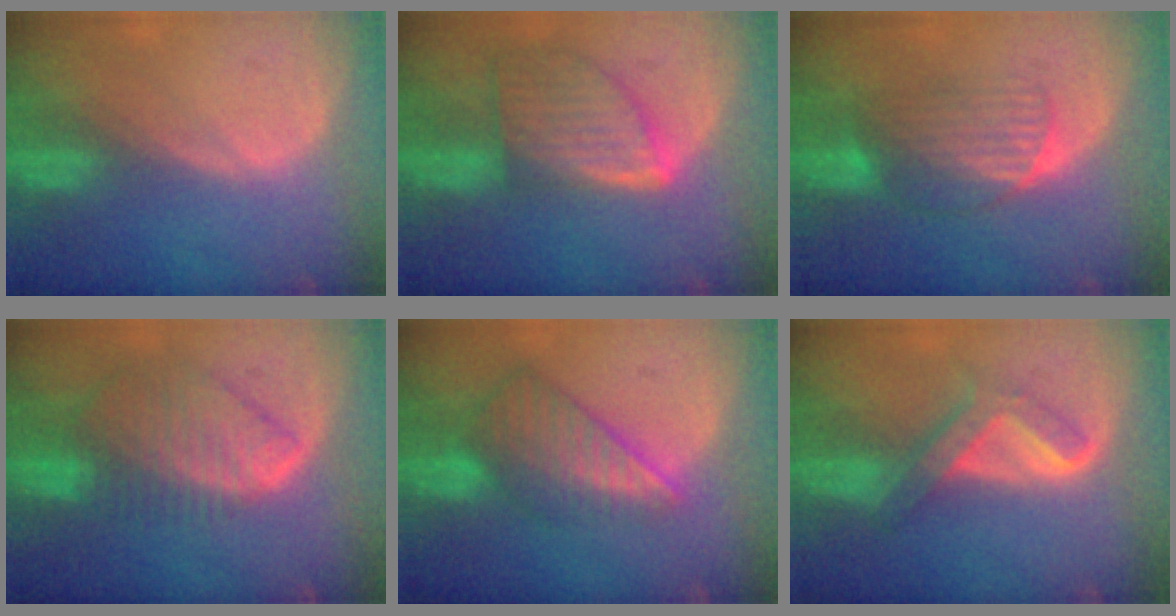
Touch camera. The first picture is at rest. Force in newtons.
{"total": 8.2, "press": 7.3, "slide": 3.6}
{"total": 6.7, "press": 6.3, "slide": 2.3}
{"total": 9.3, "press": 8.0, "slide": 4.7}
{"total": 8.5, "press": 7.4, "slide": 4.1}
{"total": 6.2, "press": 5.4, "slide": 3.1}